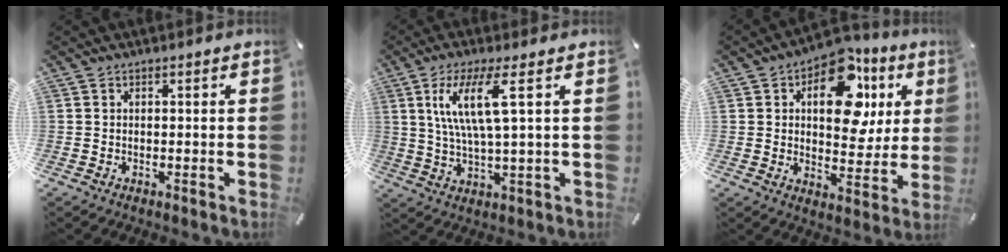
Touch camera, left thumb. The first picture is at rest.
{"total": 11.4, "force": [3.7, 2.2, 10.5], "torque": [-0.221, 0.002, 0.057]}
{"total": 17.6, "force": [6.9, 10.6, 12.2], "torque": [-0.155, -0.032, 0.114]}